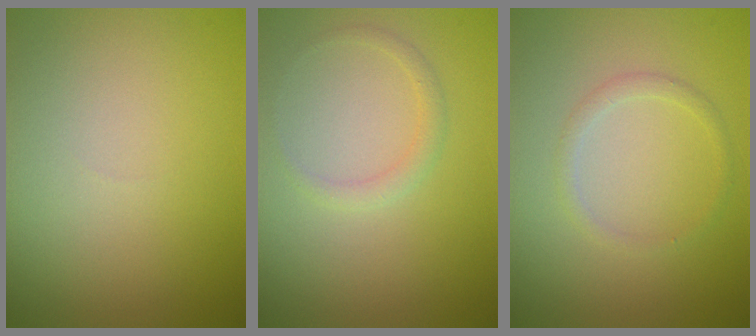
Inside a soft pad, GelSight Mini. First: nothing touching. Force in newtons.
{"total": 1.1, "press": 1.1, "slide": 0.1}
{"total": 1.2, "press": 1.2, "slide": 0.0}